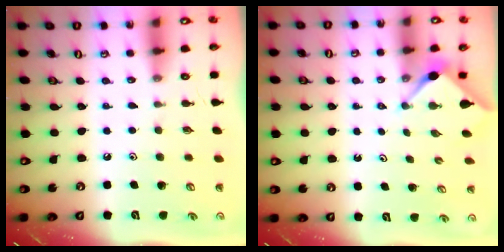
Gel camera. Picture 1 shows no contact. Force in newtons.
{"total": 2.9, "press": 2.8, "slide": 0.4}